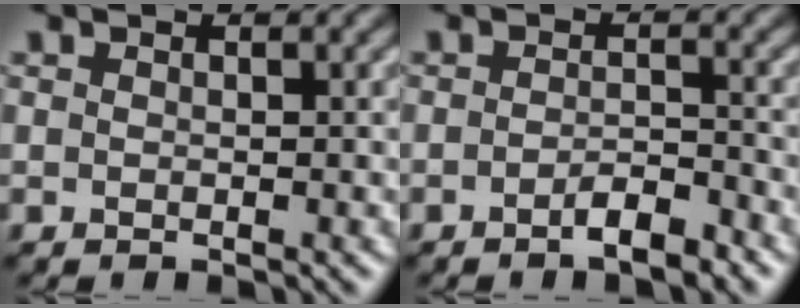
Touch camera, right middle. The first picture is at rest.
{"total": 2.4, "force": [-1.6, 0.6, 1.7], "torque": [-0.028, 0.004, -0.029]}